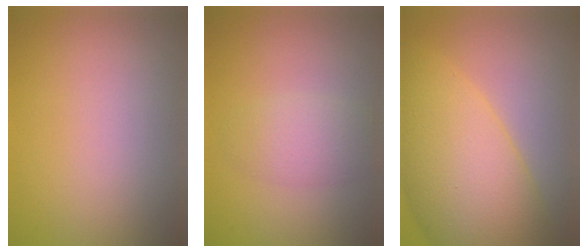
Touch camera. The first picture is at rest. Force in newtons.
{"total": 2.8, "press": 2.8, "slide": 0.1}
{"total": 11.5, "press": 11.5, "slide": 0.4}